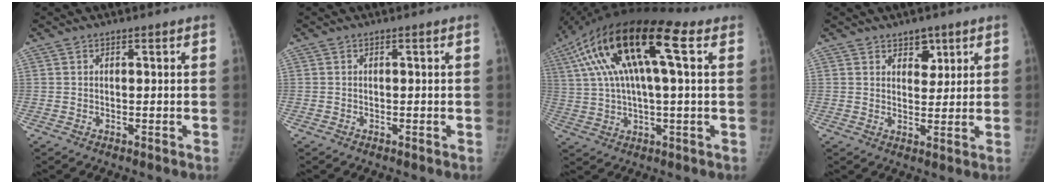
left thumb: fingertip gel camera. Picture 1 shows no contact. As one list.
[{"total": 0.0}, {"total": 21.1, "force": [6.9, 6.8, 18.7], "torque": [-0.377, 0.032, 0.113]}, {"total": 4.1, "force": [2.5, 2.7, 1.8], "torque": [0.005, -0.015, 0.039]}]